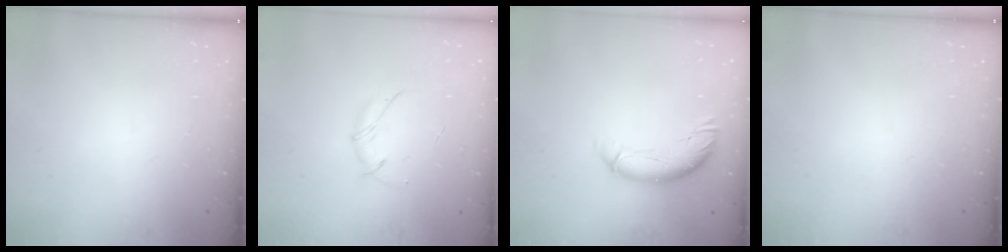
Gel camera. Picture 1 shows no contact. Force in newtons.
{"total": 5.2, "press": 5.1, "slide": 0.6}
{"total": 10.4, "press": 10.3, "slide": 0.9}
{"total": 0.0}